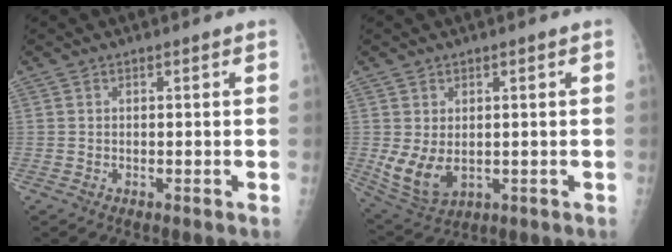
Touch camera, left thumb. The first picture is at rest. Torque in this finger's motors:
{"motor_torque": [0.76, 0.74, 0.63, -0.10, 0.08]}